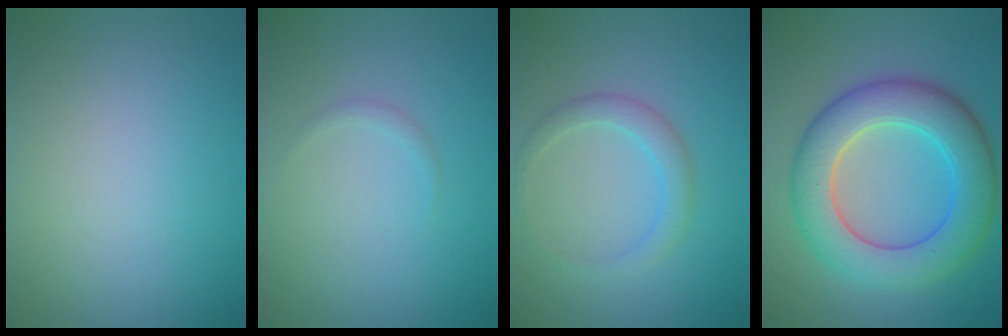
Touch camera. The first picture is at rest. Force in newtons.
{"total": 0.6, "press": 0.6, "slide": 0.0}
{"total": 2.2, "press": 2.2, "slide": 0.1}
{"total": 8.5, "press": 8.4, "slide": 0.6}